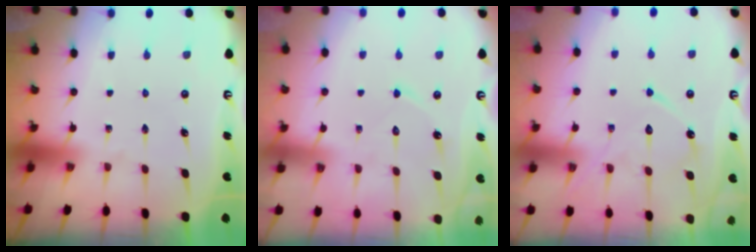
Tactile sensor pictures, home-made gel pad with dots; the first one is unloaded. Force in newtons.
{"total": 6.0, "press": 6.0, "slide": 0.5}
{"total": 12.1, "press": 12.1, "slide": 0.5}